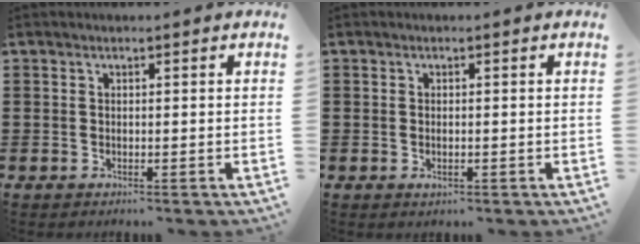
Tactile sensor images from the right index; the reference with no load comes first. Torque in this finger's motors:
{"motor_torque": [0.40, 1.05, 0.00, 0.03]}